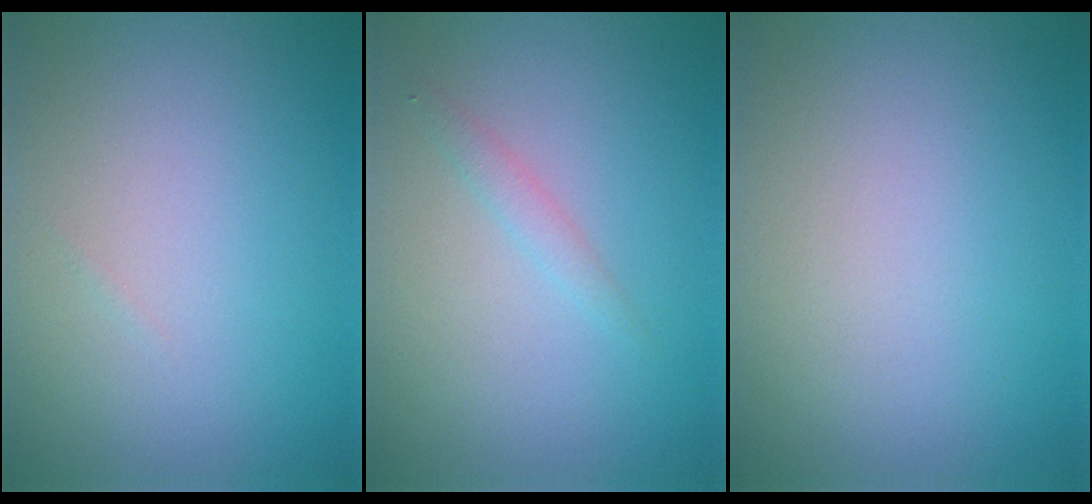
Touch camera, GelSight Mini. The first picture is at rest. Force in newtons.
{"total": 1.0, "press": 1.0, "slide": 0.1}
{"total": 0.0}